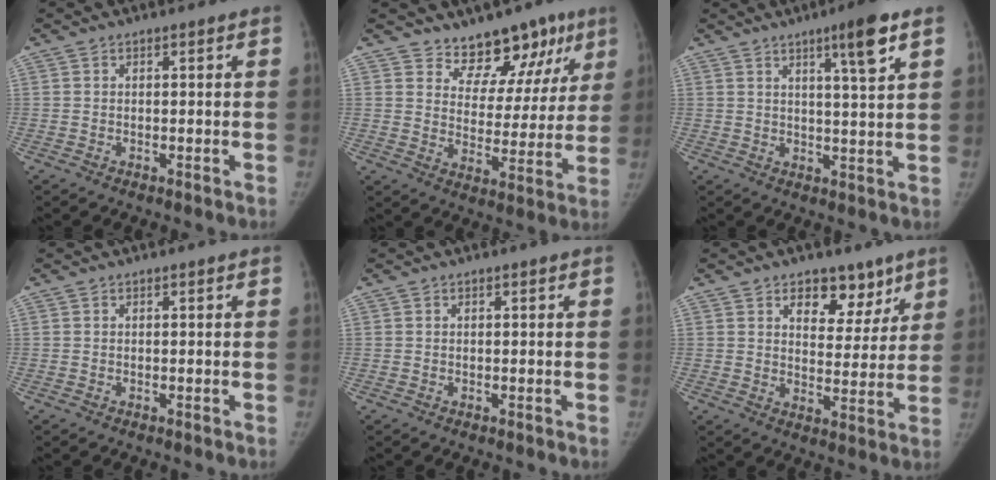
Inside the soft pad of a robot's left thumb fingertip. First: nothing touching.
{"total": 13.4, "force": [9.8, 7.9, 4.5], "torque": [0.002, -0.059, 0.129]}
{"total": 7.7, "force": [4.2, 0.5, 6.4], "torque": [-0.098, -0.022, 0.064]}
{"total": 0.0}
{"total": 0.0}
{"total": 9.4, "force": [5.9, 5.7, 4.5], "torque": [-0.022, -0.033, 0.089]}